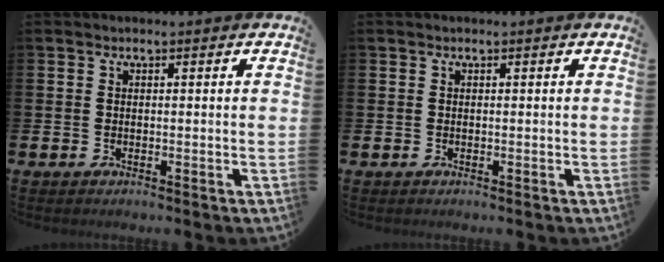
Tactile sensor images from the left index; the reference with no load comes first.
{"total": 0.0}